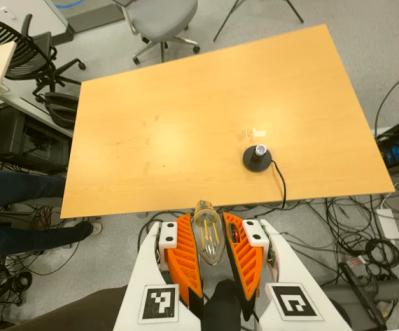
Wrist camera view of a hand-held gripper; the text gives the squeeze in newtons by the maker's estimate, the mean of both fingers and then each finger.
{"total": 12.5, "left": 14.1, "right": 10.9}